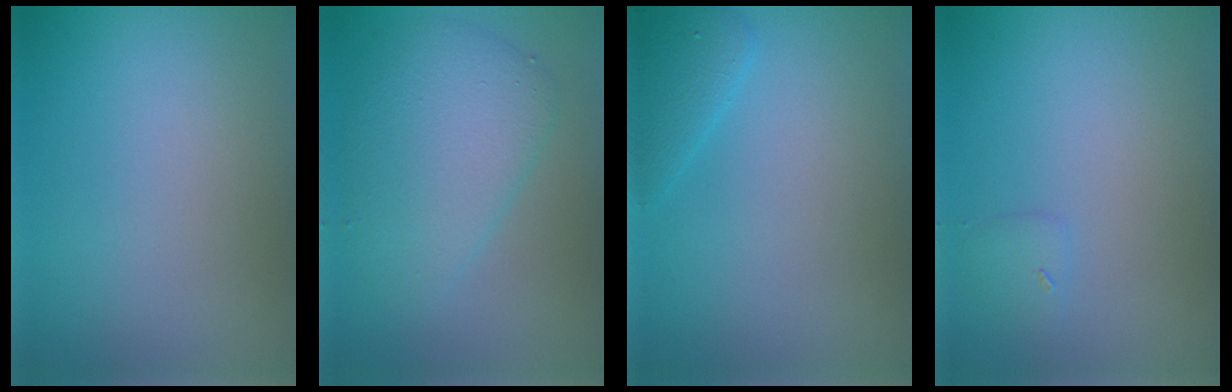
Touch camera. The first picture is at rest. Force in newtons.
{"total": 5.1, "press": 5.1, "slide": 0.2}
{"total": 1.9, "press": 1.9, "slide": 0.1}
{"total": 0.9, "press": 0.9, "slide": 0.1}